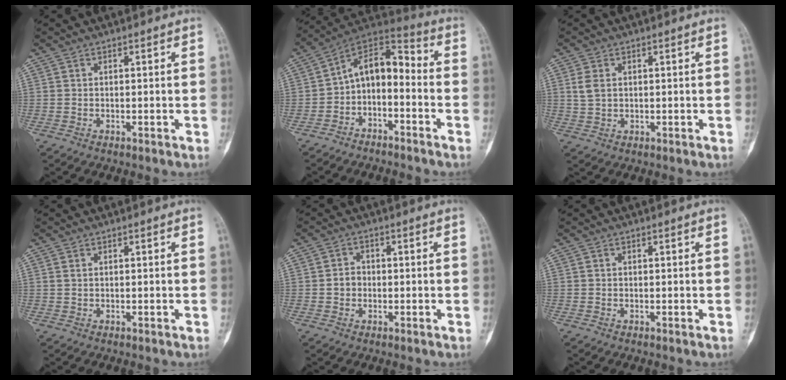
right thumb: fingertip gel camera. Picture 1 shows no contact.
{"total": 11.4, "force": [-3.3, 7.1, 8.3], "torque": [-0.109, 0.076, -0.069]}
{"total": 3.5, "force": [0.8, 2.4, 2.4], "torque": [-0.054, 0.000, 0.020]}
{"total": 0.9, "force": [0.3, 0.5, 0.6], "torque": [-0.015, 0.003, 0.010]}
{"total": 2.7, "force": [-0.4, 2.4, 1.2], "torque": [-0.006, 0.011, -0.011]}
{"total": 0.0}